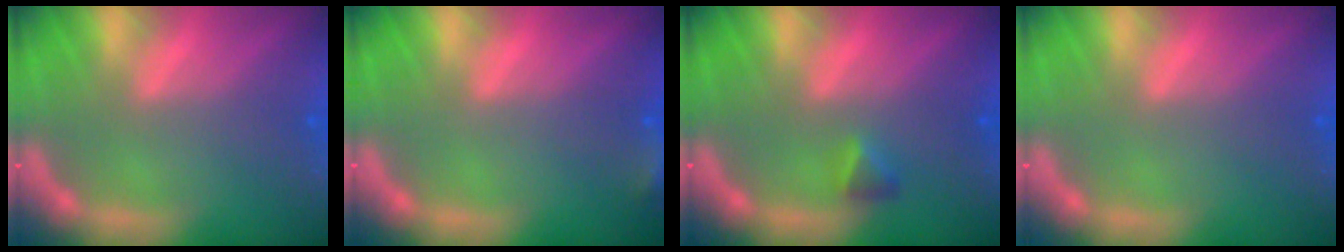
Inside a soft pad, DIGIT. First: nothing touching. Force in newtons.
{"total": 2.4}
{"total": 1.4}
{"total": 0.0}